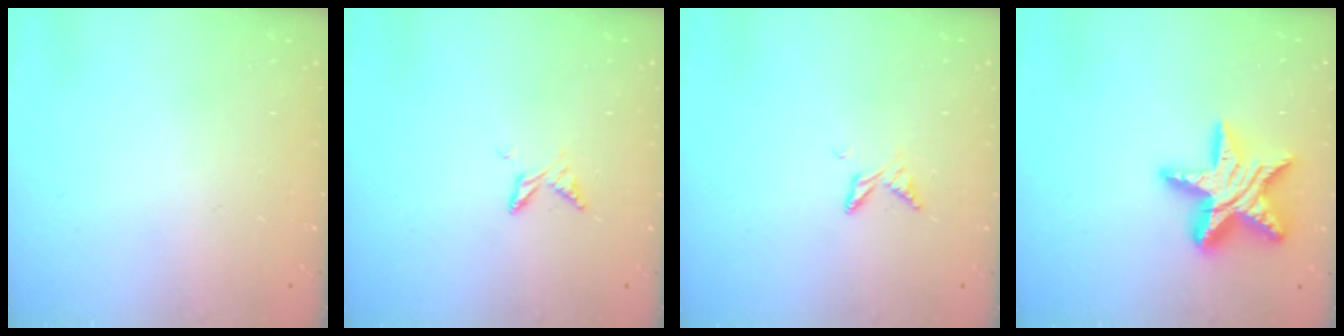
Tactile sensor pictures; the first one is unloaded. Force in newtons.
{"total": 6.0, "press": 6.0, "slide": 0.7}
{"total": 6.0, "press": 6.0, "slide": 0.7}
{"total": 17.4, "press": 17.3, "slide": 1.5}